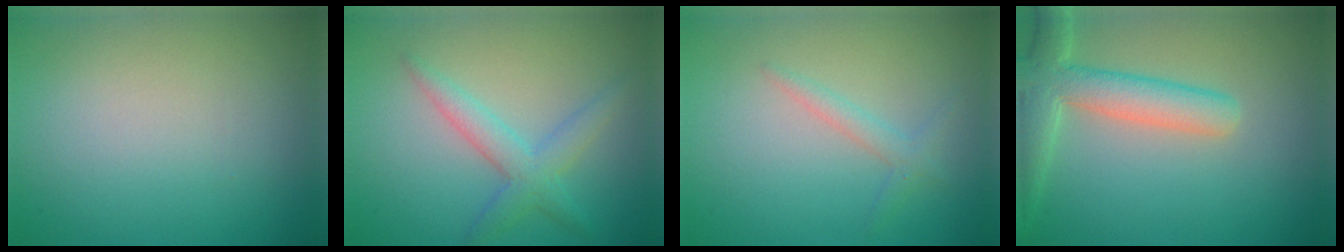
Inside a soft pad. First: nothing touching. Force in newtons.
{"total": 3.1, "press": 3.1, "slide": 0.0}
{"total": 1.5, "press": 1.5, "slide": 0.1}
{"total": 5.3, "press": 5.3, "slide": 0.4}